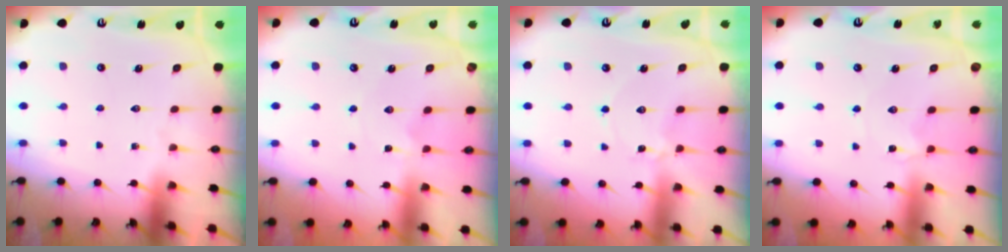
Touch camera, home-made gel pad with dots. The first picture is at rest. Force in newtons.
{"total": 0.6, "press": 0.6, "slide": 0.1}
{"total": 1.6, "press": 1.6, "slide": 0.1}
{"total": 2.1, "press": 2.1, "slide": 0.4}